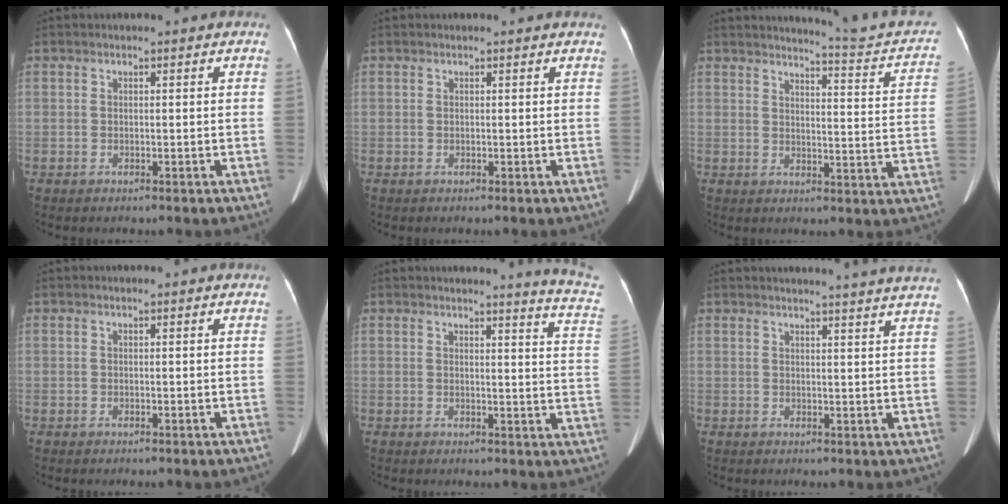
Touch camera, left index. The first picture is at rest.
{"total": 1.1, "force": [1.1, 0.1, 0.2], "torque": [-0.011, 0.000, 0.005]}
{"total": 12.4, "force": [11.8, 0.1, 3.7], "torque": [-0.038, -0.058, 0.121]}
{"total": 0.0}
{"total": 9.4, "force": [9.0, -1.3, 2.1], "torque": [-0.023, -0.085, 0.074]}
{"total": 13.0, "force": [12.3, -1.1, 4.2], "torque": [-0.057, -0.043, 0.125]}